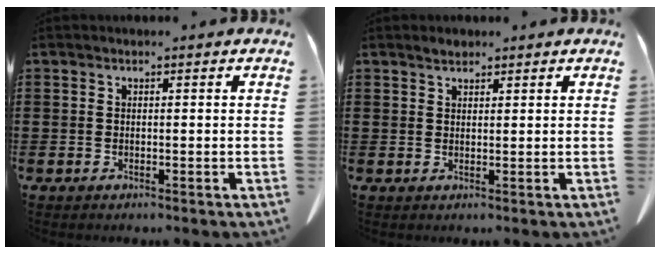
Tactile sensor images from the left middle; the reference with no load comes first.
{"total": 1.3, "force": [1.2, 0.3, 0.2], "torque": [-0.006, 0.002, 0.024]}